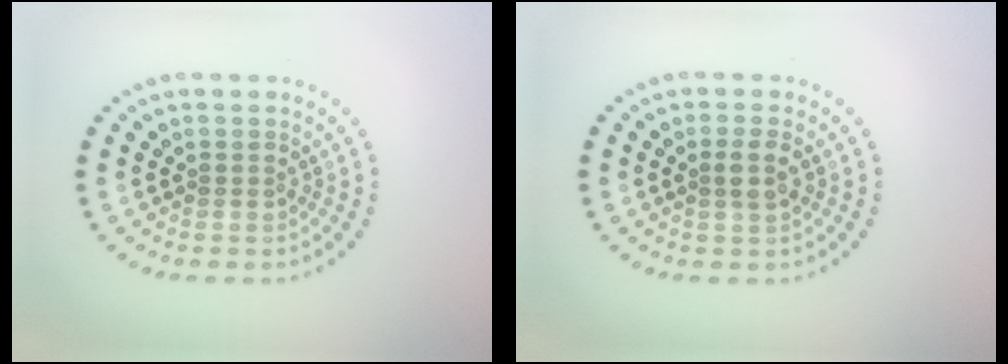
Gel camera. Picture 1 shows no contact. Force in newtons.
{"total": 1.8, "press": 1.6, "slide": 0.8}